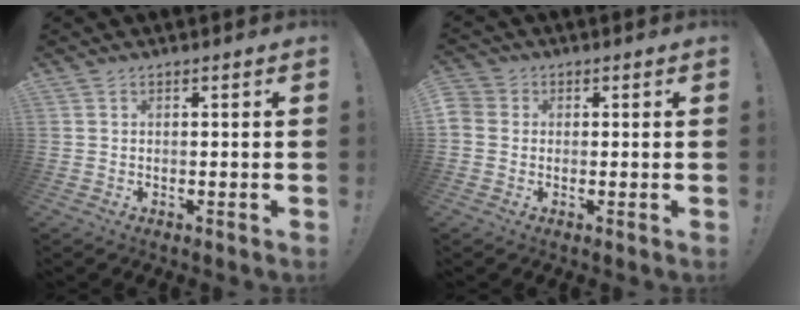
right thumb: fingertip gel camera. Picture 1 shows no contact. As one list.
[{"total": 3.8, "force": [0.0, 3.5, 1.5], "torque": [-0.034, 0.008, 0.000]}]